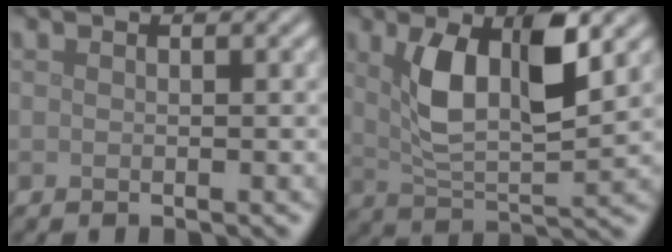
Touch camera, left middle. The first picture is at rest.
{"total": 7.1, "force": [2.3, 2.8, 6.1], "torque": [-0.121, 0.003, 0.043]}